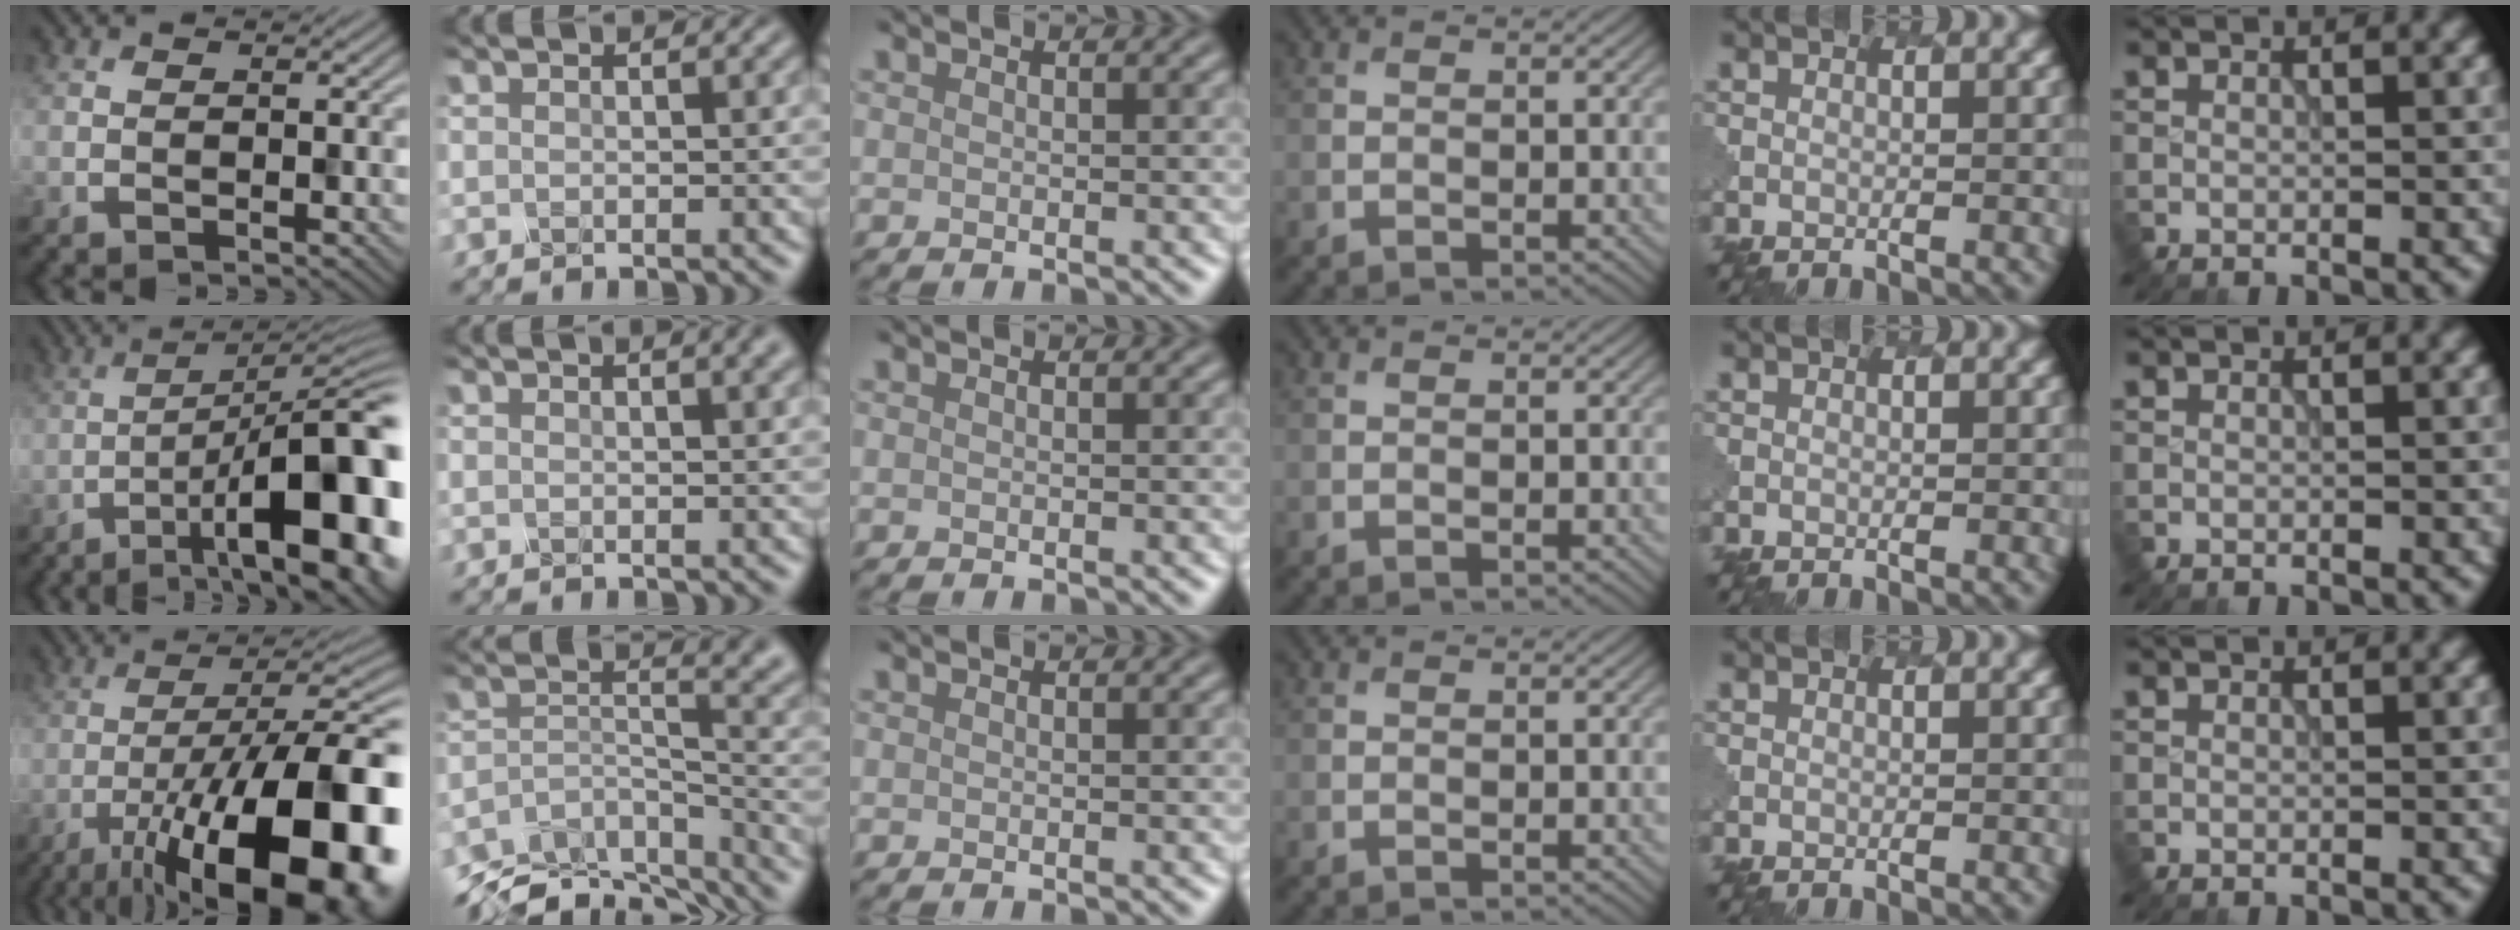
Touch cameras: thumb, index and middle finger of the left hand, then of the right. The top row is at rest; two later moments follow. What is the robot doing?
{"motion": "dispense", "object": "syringe"}